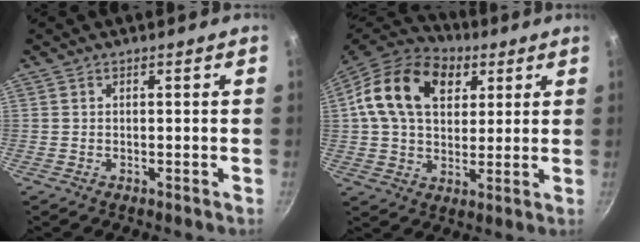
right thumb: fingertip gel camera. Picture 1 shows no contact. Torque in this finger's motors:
{"motor_torque": [-0.86, 1.24, 0.75, -0.65, 0.17]}